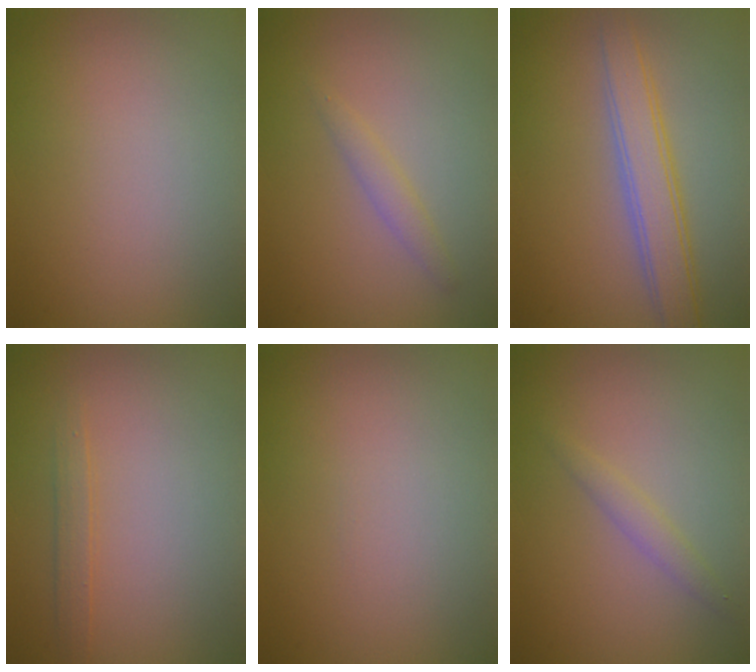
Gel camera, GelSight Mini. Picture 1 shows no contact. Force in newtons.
{"total": 1.3, "press": 1.3, "slide": 0.0}
{"total": 4.2, "press": 4.2, "slide": 0.2}
{"total": 1.3, "press": 1.3, "slide": 0.2}
{"total": 0.0}
{"total": 1.4, "press": 1.4, "slide": 0.0}